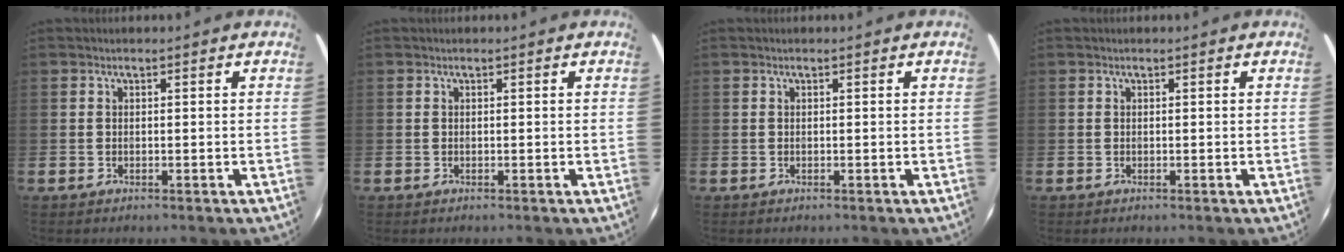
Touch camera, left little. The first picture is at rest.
{"total": 0.0}
{"total": 0.0}
{"total": 0.0}